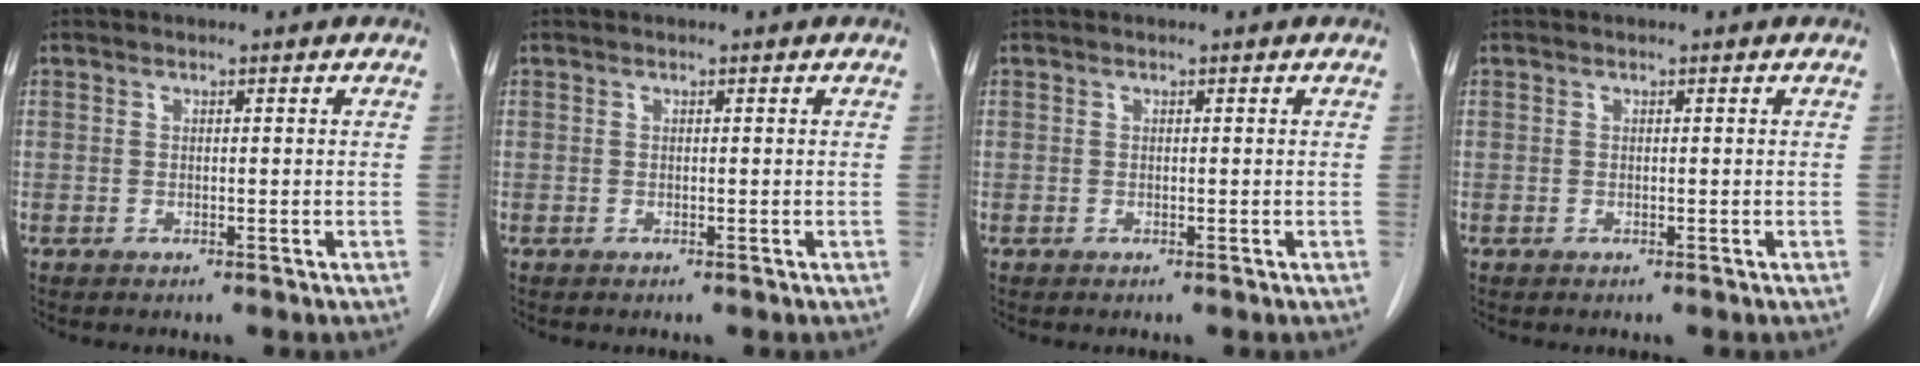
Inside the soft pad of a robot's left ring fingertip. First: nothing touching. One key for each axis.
{"total": 0.0}
{"total": 0.0}
{"total": 0.0}